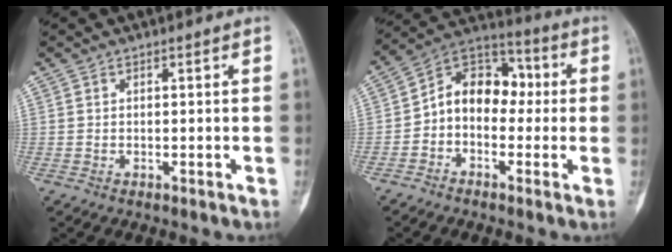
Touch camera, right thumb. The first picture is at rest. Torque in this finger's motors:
{"motor_torque": [0.22, 0.22, 0.56, -0.35, 0.05]}